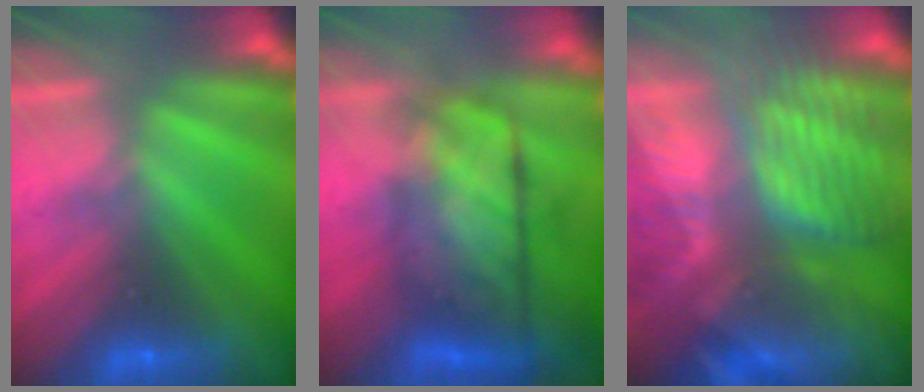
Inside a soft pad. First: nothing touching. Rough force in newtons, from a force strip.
{"total": 9.3}
{"total": 8.0}